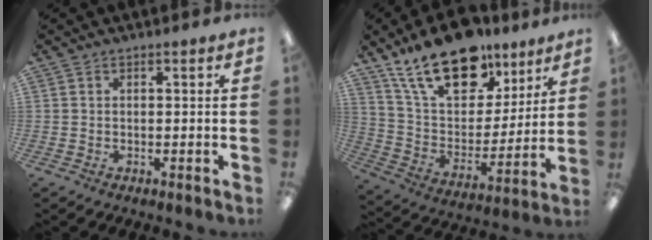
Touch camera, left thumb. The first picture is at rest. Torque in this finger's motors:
{"motor_torque": [0.45, 0.72, 1.52, -1.25, 0.14]}